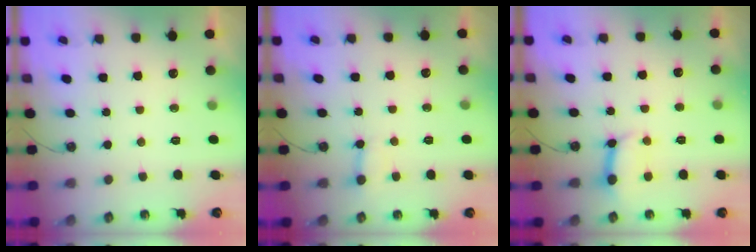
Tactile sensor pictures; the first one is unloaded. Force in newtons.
{"total": 2.6, "press": 2.6, "slide": 0.1}
{"total": 9.6, "press": 9.6, "slide": 0.8}